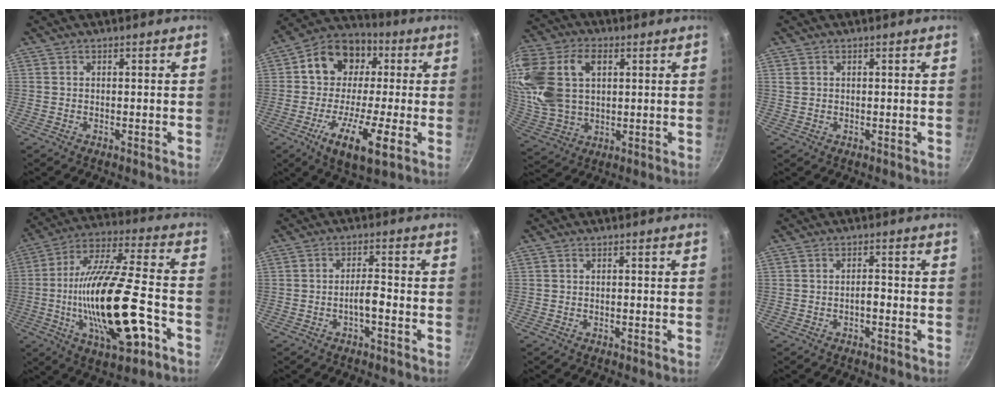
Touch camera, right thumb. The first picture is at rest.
{"total": 18.1, "force": [-1.8, 11.7, 13.6], "torque": [-0.197, 0.045, -0.046]}
{"total": 21.1, "force": [5.7, 14.2, 14.6], "torque": [-0.311, 0.007, 0.112]}
{"total": 1.2, "force": [0.5, 0.9, 0.5], "torque": [-0.009, 0.003, 0.010]}
{"total": 24.3, "force": [-6.8, 8.2, 21.9], "torque": [-0.386, 0.023, -0.115]}
{"total": 3.1, "force": [-1.6, 0.7, 2.5], "torque": [-0.046, 0.020, -0.029]}
{"total": 0.0}
{"total": 1.7, "force": [-0.8, 0.7, 1.3], "torque": [-0.015, 0.013, -0.015]}